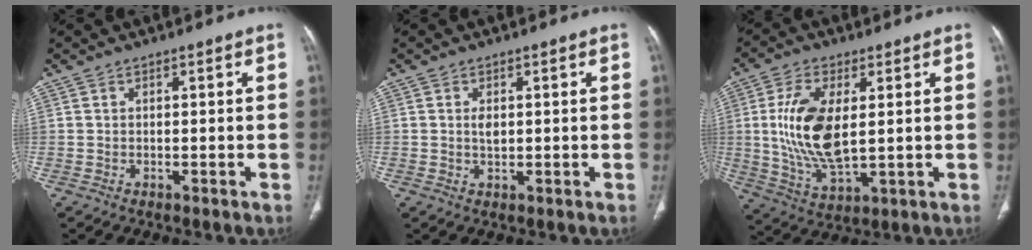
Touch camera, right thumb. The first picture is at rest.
{"total": 1.9, "force": [0.3, 1.1, 1.5], "torque": [-0.026, -0.002, 0.008]}
{"total": 13.9, "force": [1.7, 6.6, 12.1], "torque": [-0.245, -0.016, 0.040]}